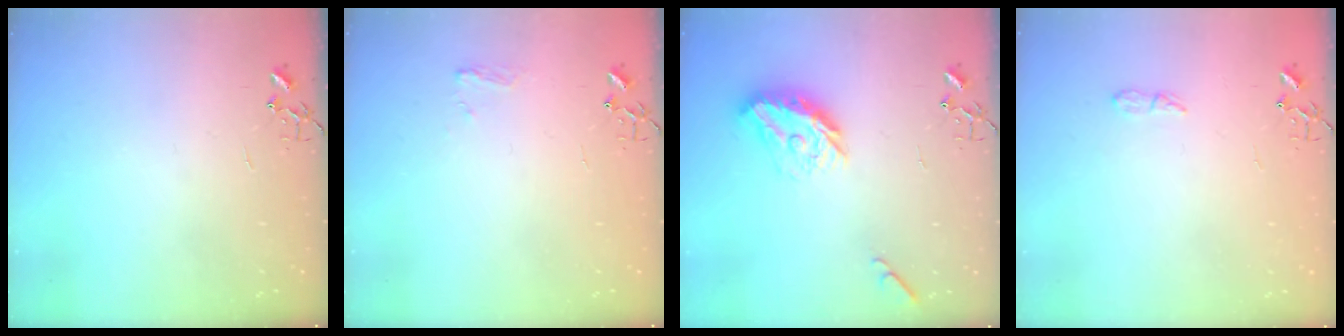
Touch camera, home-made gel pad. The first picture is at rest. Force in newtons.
{"total": 5.9, "press": 5.9, "slide": 0.7}
{"total": 15.1, "press": 15.1, "slide": 0.6}
{"total": 4.6, "press": 4.6, "slide": 0.5}